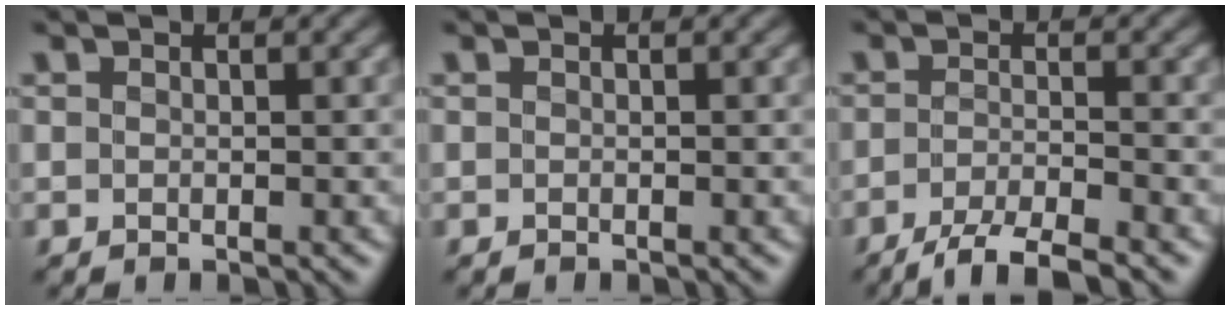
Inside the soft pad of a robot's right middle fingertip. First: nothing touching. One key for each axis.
{"total": 0.0}
{"total": 4.3, "fx": -3.4, "fy": 0.3, "fz": 2.5, "tx": -0.050, "ty": -0.001, "tz": -0.066}